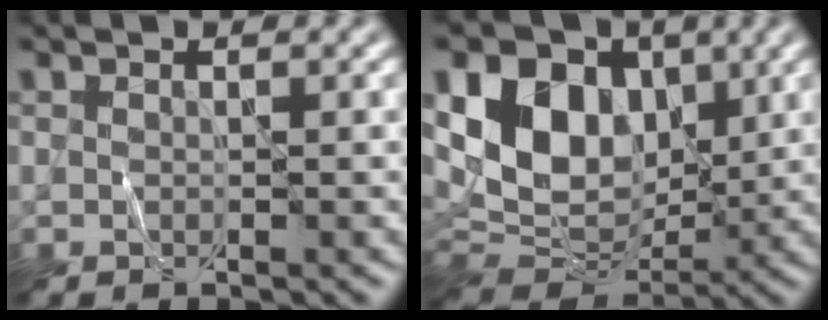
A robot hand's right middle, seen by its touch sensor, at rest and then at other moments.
{"total": 10.8, "force": [3.3, 7.7, 6.9], "torque": [-0.125, 0.005, 0.048]}